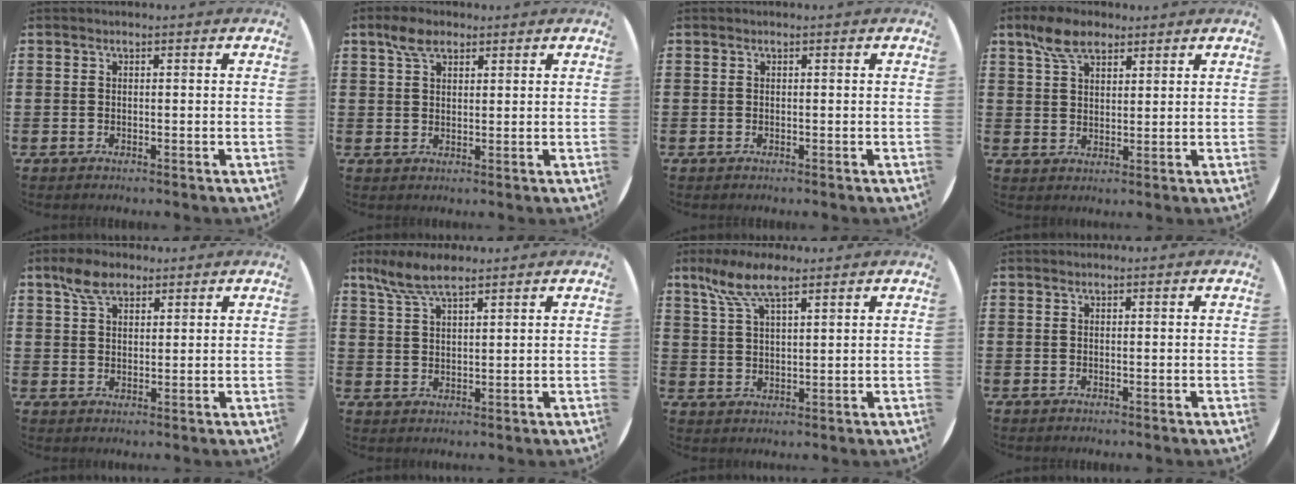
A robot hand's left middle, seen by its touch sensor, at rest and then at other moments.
{"total": 4.0, "force": [2.7, 2.0, 2.0], "torque": [-0.038, 0.004, 0.048]}
{"total": 0.0}
{"total": 5.9, "force": [4.1, 2.9, 3.1], "torque": [-0.063, 0.002, 0.075]}
{"total": 4.8, "force": [3.4, 2.5, 2.3], "torque": [-0.046, 0.005, 0.063]}
{"total": 5.8, "force": [4.8, 1.5, 2.9], "torque": [-0.069, -0.005, 0.088]}
{"total": 7.5, "force": [5.3, 2.3, 4.8], "torque": [-0.107, -0.001, 0.095]}
{"total": 0.0}